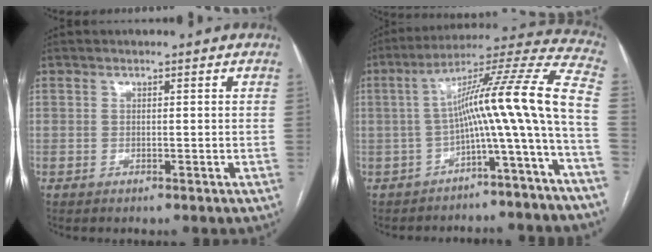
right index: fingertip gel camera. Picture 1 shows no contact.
{"total": 15.2, "force": [-3.8, -1.6, 14.6], "torque": [-0.208, 0.044, -0.066]}